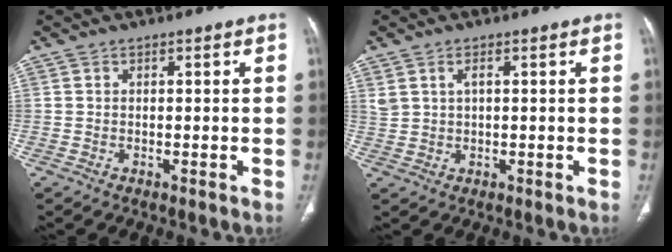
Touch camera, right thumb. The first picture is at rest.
{"total": 2.6, "force": [1.1, 1.3, 1.9], "torque": [-0.040, 0.002, 0.030]}